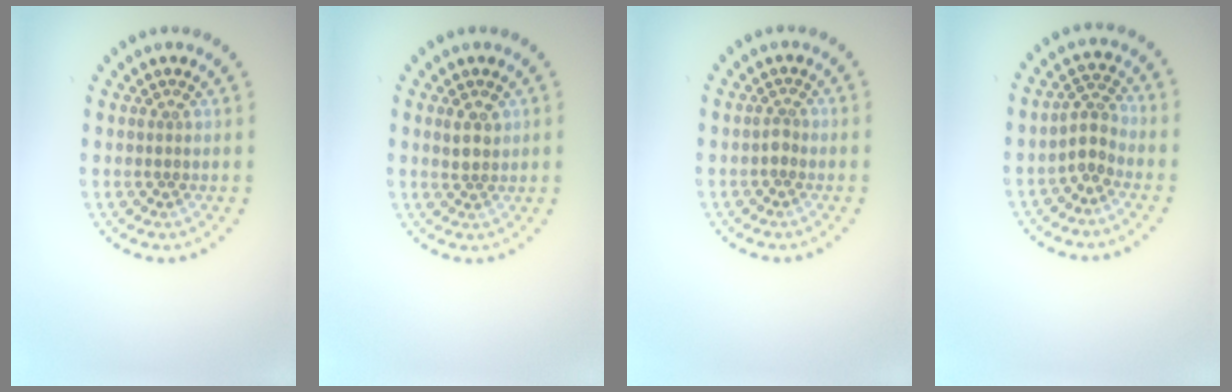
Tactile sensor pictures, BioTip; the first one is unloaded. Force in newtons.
{"total": 1.7, "press": 1.5, "slide": 0.7}
{"total": 0.8, "press": 0.6, "slide": 0.6}
{"total": 2.2, "press": 1.7, "slide": 1.4}